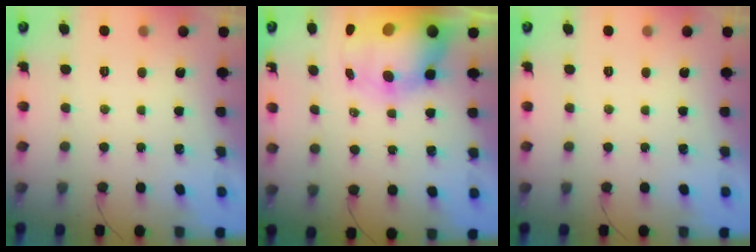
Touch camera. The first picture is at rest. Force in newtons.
{"total": 15.6, "press": 15.3, "slide": 3.2}
{"total": 0.0}